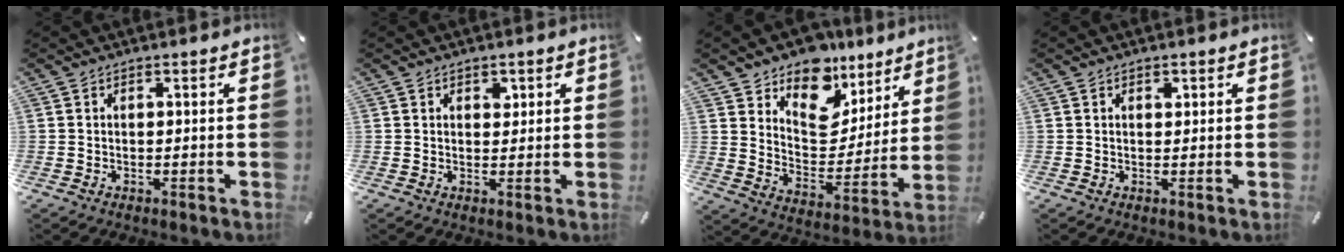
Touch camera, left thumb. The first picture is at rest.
{"total": 1.9, "force": [0.9, 1.5, 0.8], "torque": [0.007, -0.007, 0.011]}
{"total": 12.4, "force": [9.4, 7.7, 2.3], "torque": [-0.036, -0.095, 0.173]}
{"total": 0.8, "force": [0.5, 0.6, 0.3], "torque": [0.001, -0.003, 0.007]}